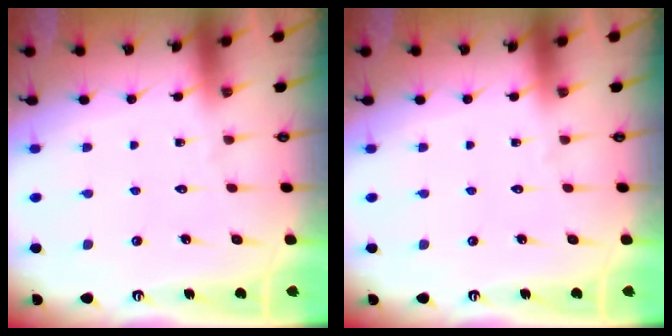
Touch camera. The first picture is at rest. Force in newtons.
{"total": 0.0}